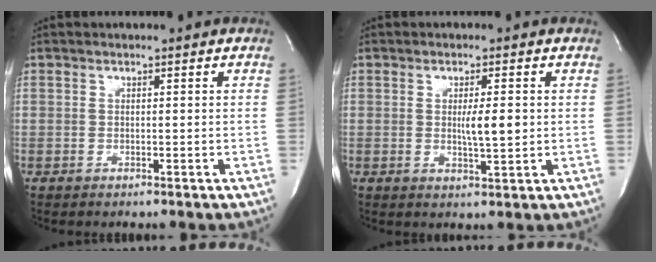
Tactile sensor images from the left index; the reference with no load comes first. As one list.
[{"total": 3.9, "force": [0.0, 0.6, 3.8], "torque": [-0.066, -0.009, 0.000]}]